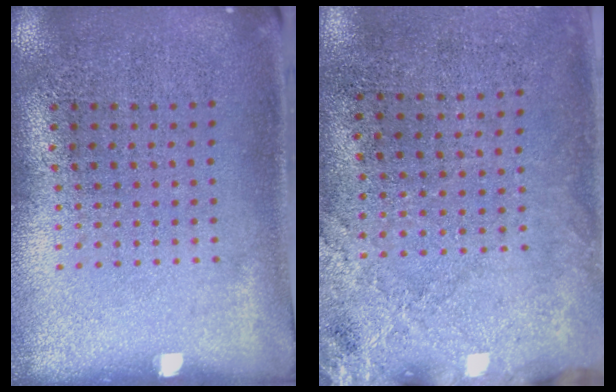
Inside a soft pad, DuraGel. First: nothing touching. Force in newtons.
{"total": 2.4, "press": 2.0, "slide": 1.3}